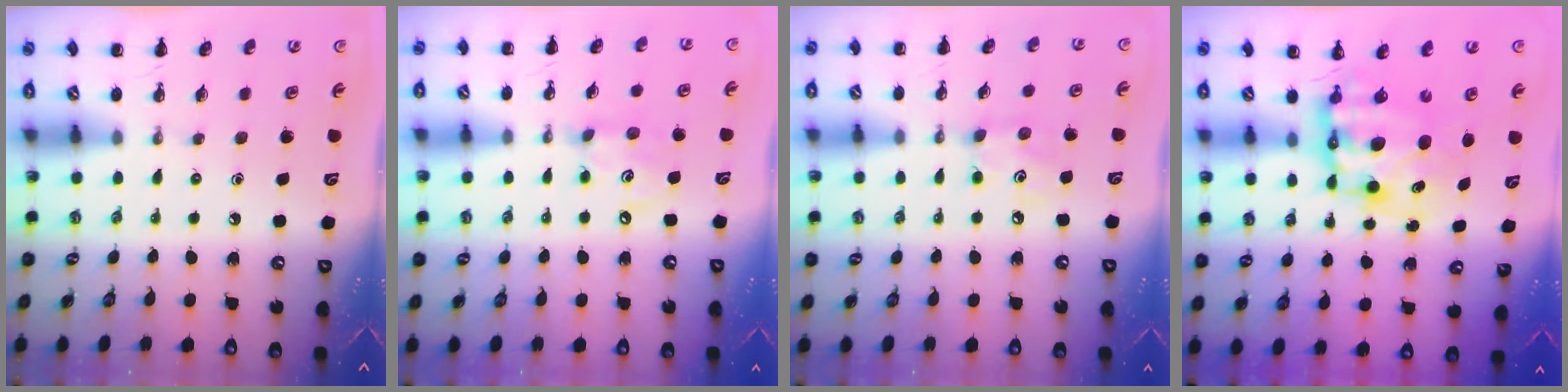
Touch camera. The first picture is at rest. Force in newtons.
{"total": 6.8, "press": 6.7, "slide": 1.2}
{"total": 4.3, "press": 4.2, "slide": 0.5}
{"total": 10.2, "press": 9.7, "slide": 3.0}